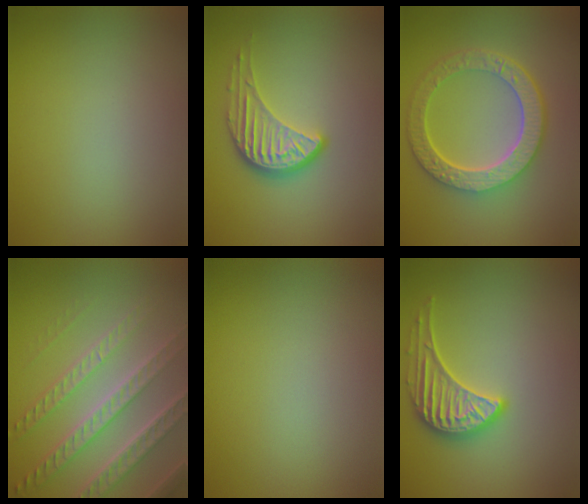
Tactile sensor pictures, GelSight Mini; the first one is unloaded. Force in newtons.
{"total": 4.1, "press": 3.0, "slide": 2.8}
{"total": 6.5, "press": 4.9, "slide": 4.3}
{"total": 6.8, "press": 4.9, "slide": 4.7}
{"total": 0.0}
{"total": 3.3, "press": 3.2, "slide": 0.9}